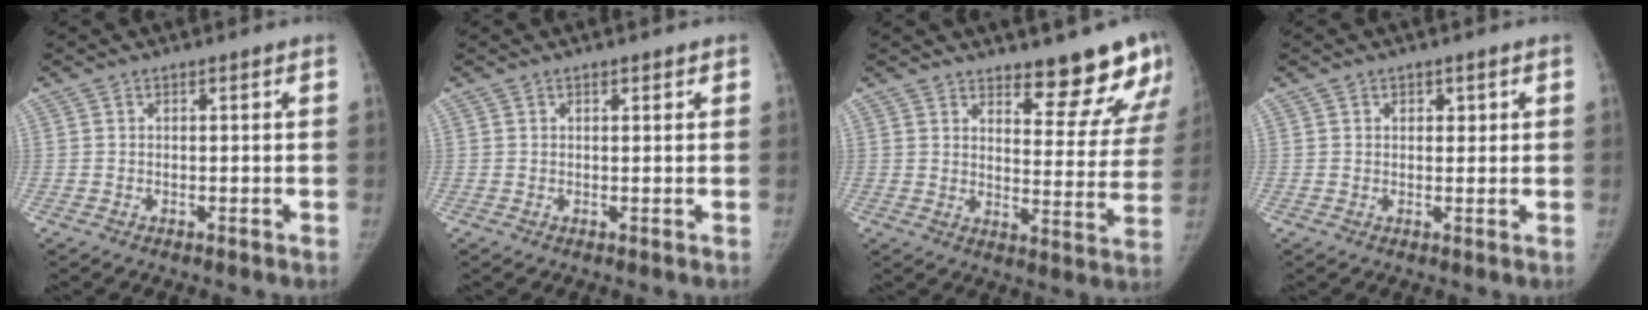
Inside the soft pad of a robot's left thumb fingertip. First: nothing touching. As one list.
[{"total": 0.9, "force": [0.7, 0.5, 0.4], "torque": [-0.002, -0.003, 0.007]}, {"total": 13.1, "force": [10.5, 4.2, 6.7], "torque": [-0.029, -0.084, 0.135]}, {"total": 1.8, "force": [0.8, 1.4, 0.7], "torque": [0.005, -0.003, 0.010]}]